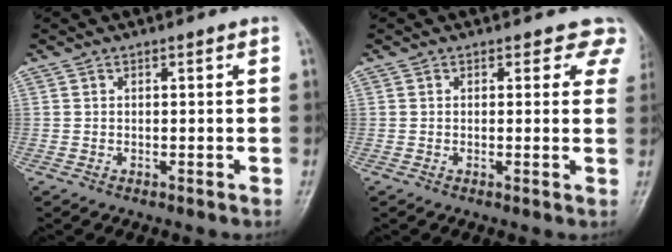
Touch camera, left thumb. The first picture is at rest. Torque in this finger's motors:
{"motor_torque": [-0.12, -0.11, 0.10, 0.08, 0.02]}